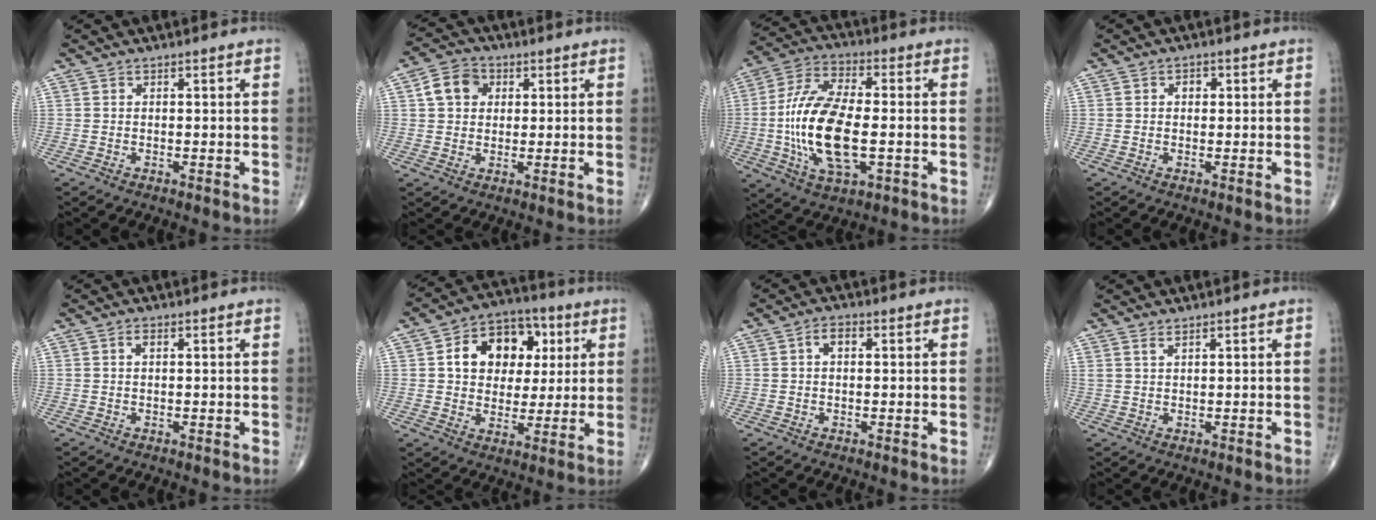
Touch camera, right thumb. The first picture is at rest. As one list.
[{"total": 6.6, "force": [1.7, 5.3, 3.6], "torque": [-0.049, 0.007, 0.024]}, {"total": 17.8, "force": [-2.3, 8.1, 15.7], "torque": [-0.314, 0.013, -0.039]}, {"total": 1.6, "force": [0.3, 1.2, 0.9], "torque": [-0.004, 0.004, 0.001]}, {"total": 1.2, "force": [0.4, 0.5, 1.0], "torque": [-0.021, 0.004, 0.008]}, {"total": 14.5, "force": [3.6, 10.8, 9.0], "torque": [-0.094, 0.009, 0.054]}, {"total": 2.7, "force": [0.6, 1.6, 2.2], "torque": [-0.037, 0.010, 0.009]}, {"total": 1.4, "force": [1.1, 0.3, 0.8], "torque": [-0.016, -0.003, 0.027]}]